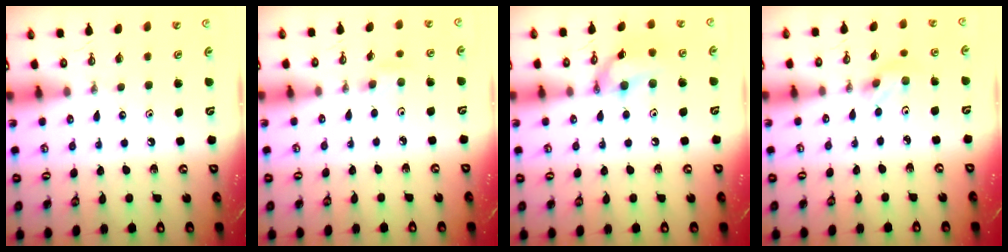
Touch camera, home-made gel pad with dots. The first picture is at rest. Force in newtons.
{"total": 2.1, "press": 2.0, "slide": 0.5}
{"total": 12.0, "press": 12.0, "slide": 0.7}
{"total": 2.0, "press": 1.9, "slide": 0.6}